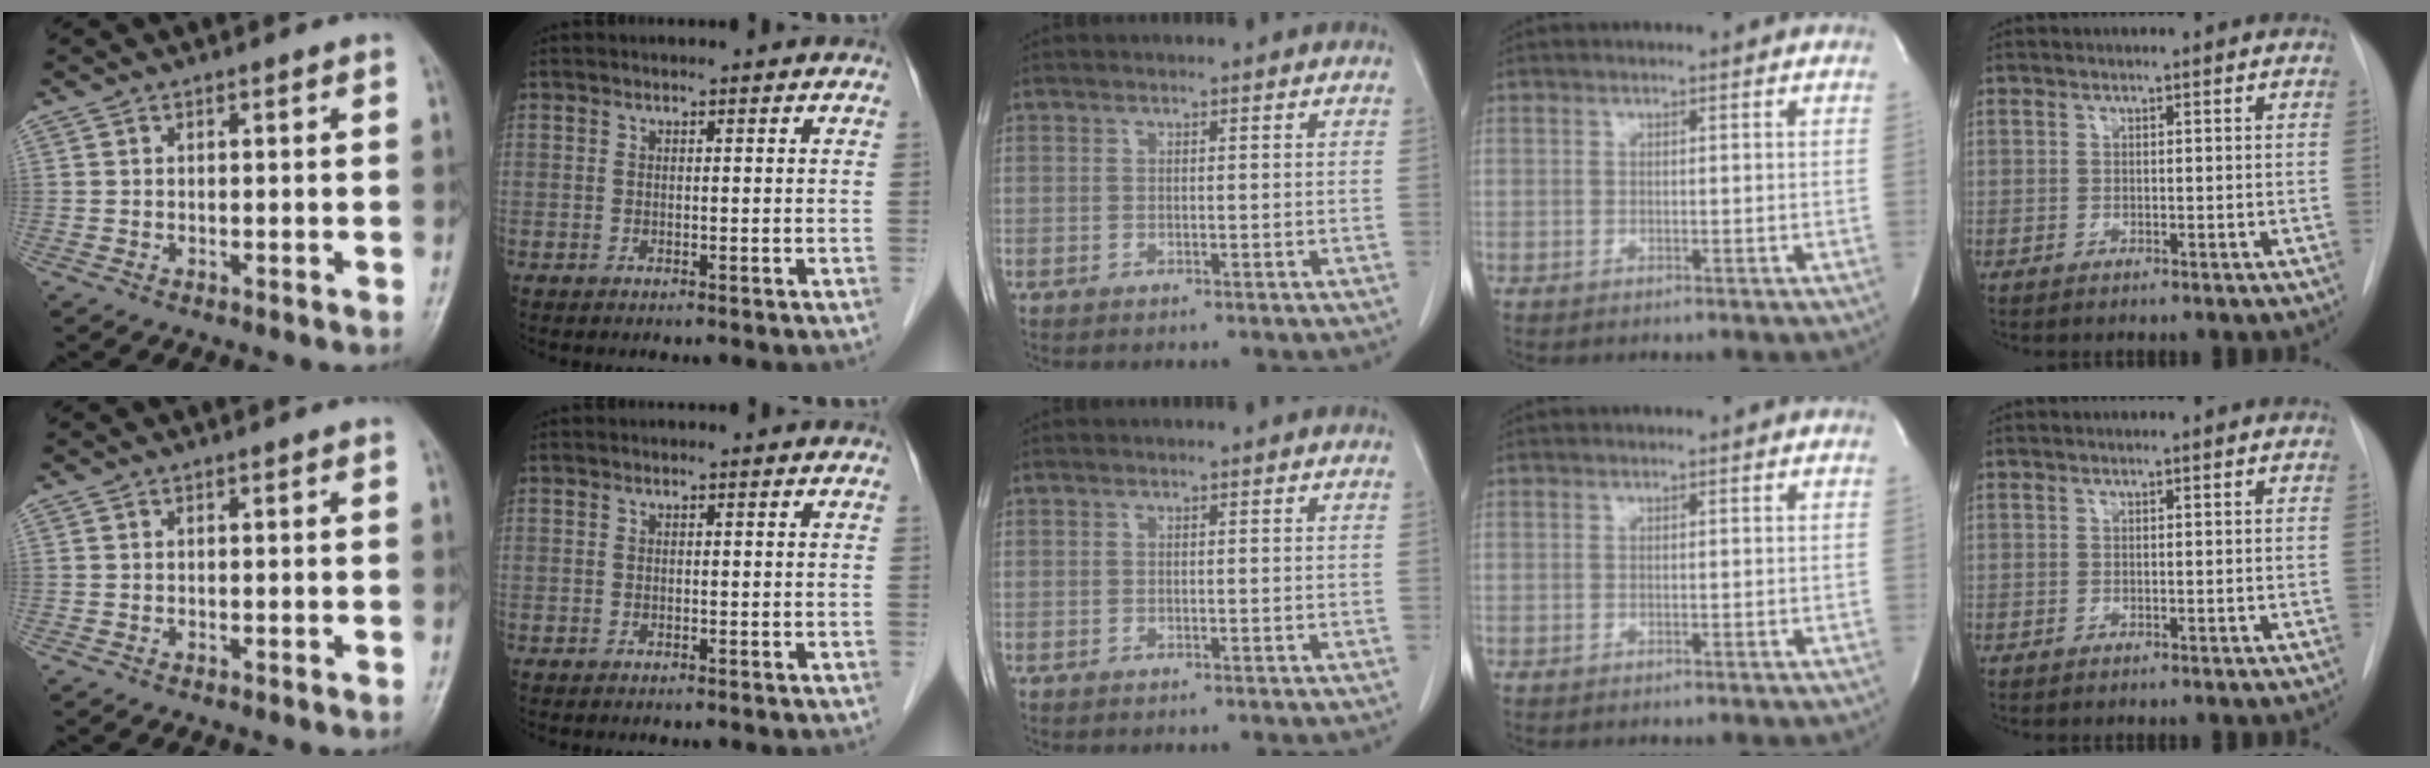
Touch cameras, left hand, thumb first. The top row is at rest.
{}